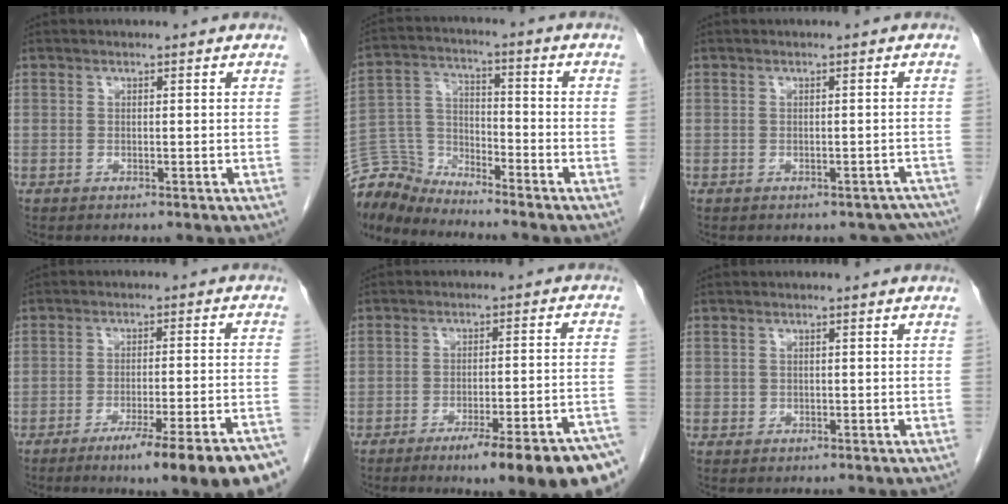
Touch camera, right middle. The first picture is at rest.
{"total": 8.7, "force": [-8.7, 0.4, -0.4], "torque": [-0.001, 0.019, -0.174]}
{"total": 4.5, "force": [-3.9, 2.1, 0.4], "torque": [0.014, 0.007, -0.036]}
{"total": 16.6, "force": [-12.2, 0.0, 11.3], "torque": [-0.090, -0.001, -0.174]}
{"total": 16.7, "force": [-12.2, 0.3, 11.5], "torque": [-0.081, 0.005, -0.170]}
{"total": 0.0}